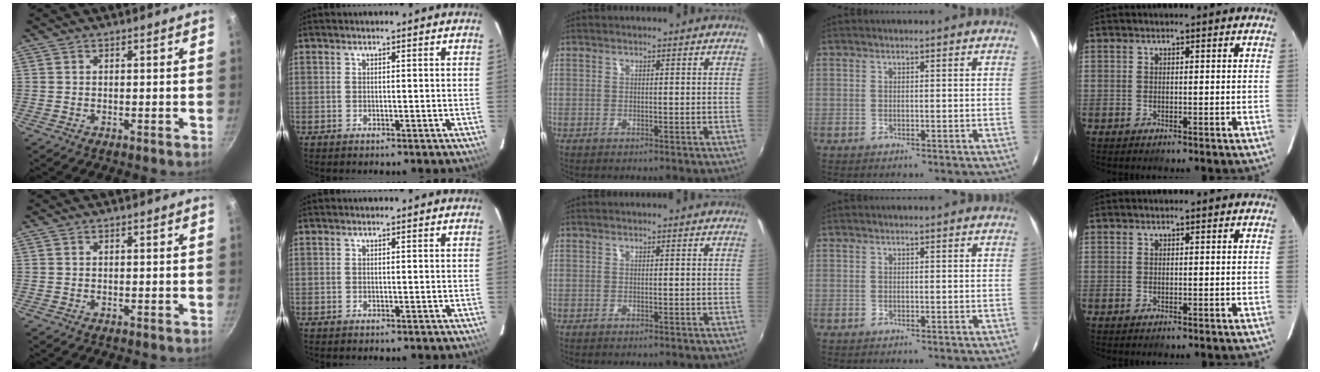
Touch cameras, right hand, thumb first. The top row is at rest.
{}